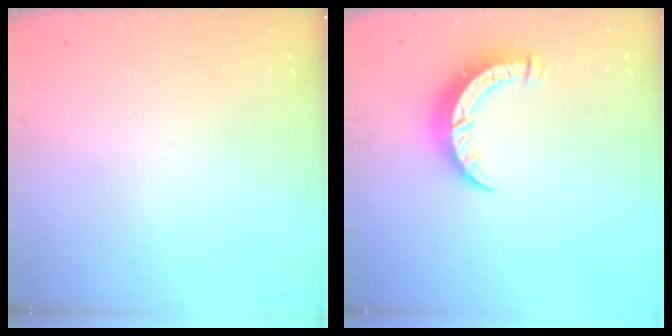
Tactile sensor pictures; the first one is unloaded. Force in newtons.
{"total": 6.3, "press": 6.3, "slide": 0.6}